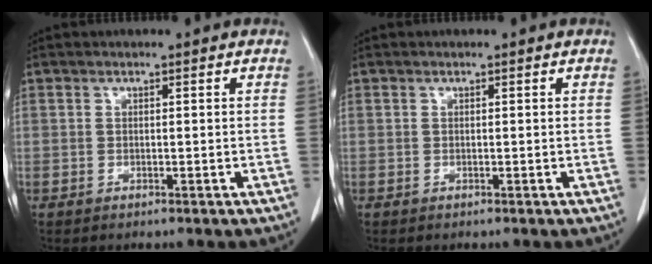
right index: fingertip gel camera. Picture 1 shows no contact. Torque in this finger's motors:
{"motor_torque": [-0.07, 0.07, 0.00, 0.01]}